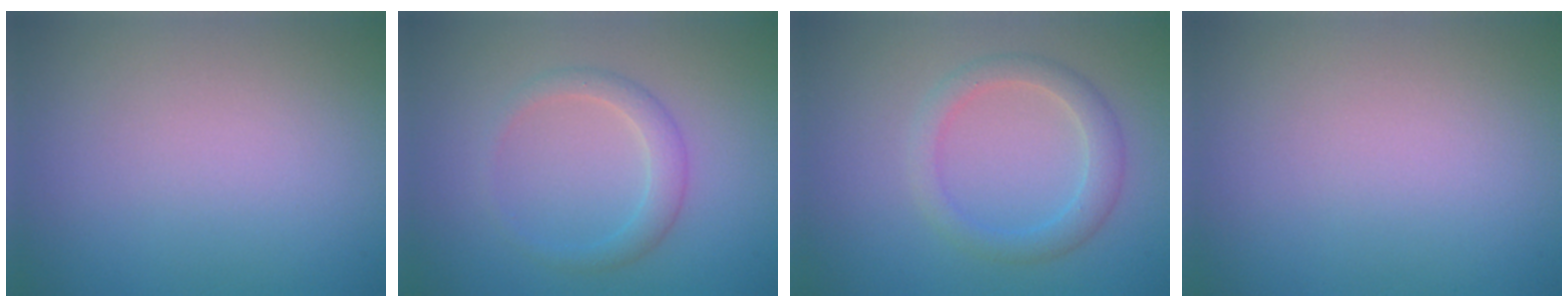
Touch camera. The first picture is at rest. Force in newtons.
{"total": 2.1, "press": 2.1, "slide": 0.1}
{"total": 2.6, "press": 2.6, "slide": 0.1}
{"total": 0.0}